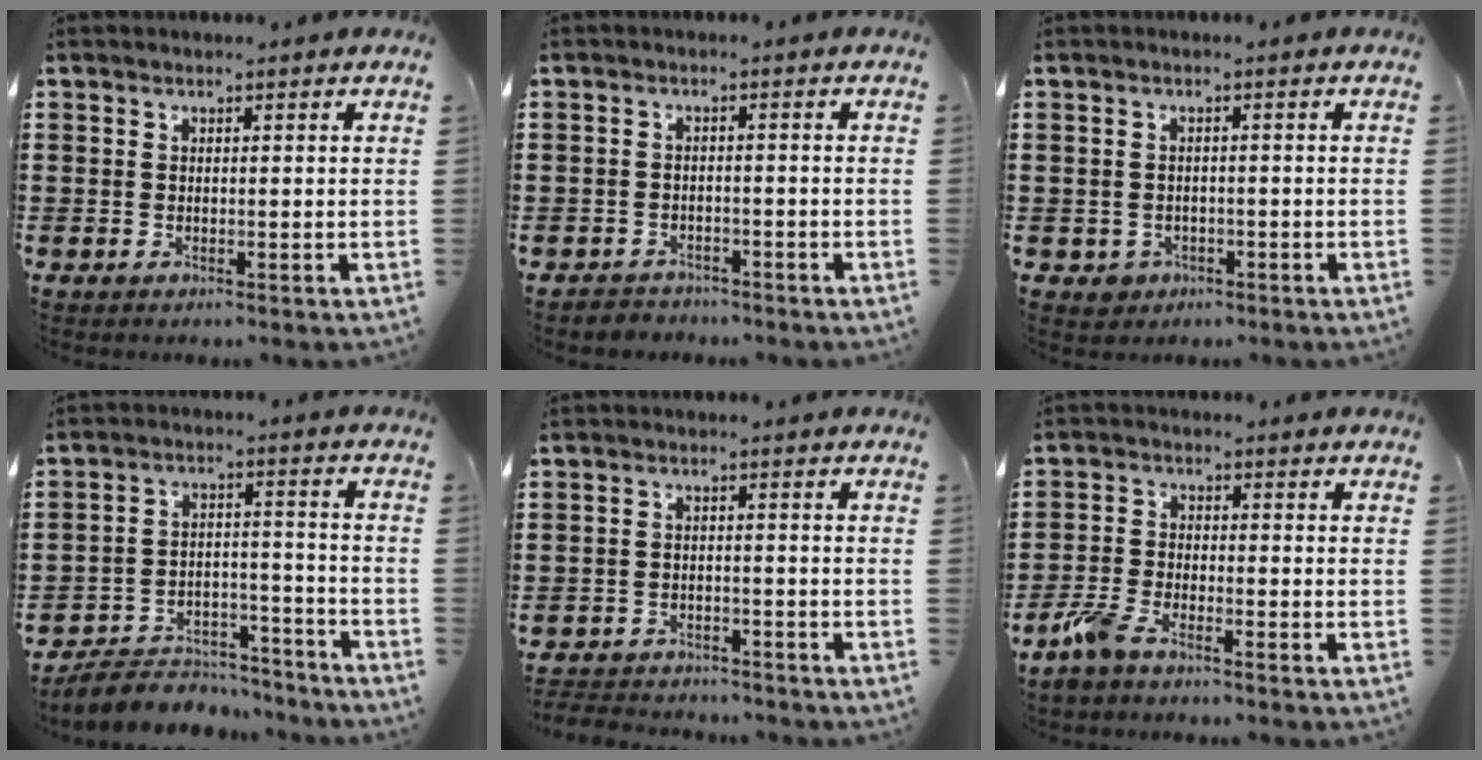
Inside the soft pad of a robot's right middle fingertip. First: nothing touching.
{"total": 1.4, "force": [-1.3, 0.0, -0.5], "torque": [0.007, 0.002, -0.032]}
{"total": 0.5, "force": [-0.2, 0.5, 0.0], "torque": [-0.001, 0.001, -0.007]}
{"total": 5.8, "force": [-5.7, 1.1, 0.7], "torque": [-0.009, 0.020, -0.112]}
{"total": 2.3, "force": [-2.3, -0.1, -0.3], "torque": [0.003, -0.004, -0.051]}
{"total": 4.5, "force": [-3.6, 1.0, 2.5], "torque": [-0.076, -0.004, -0.077]}